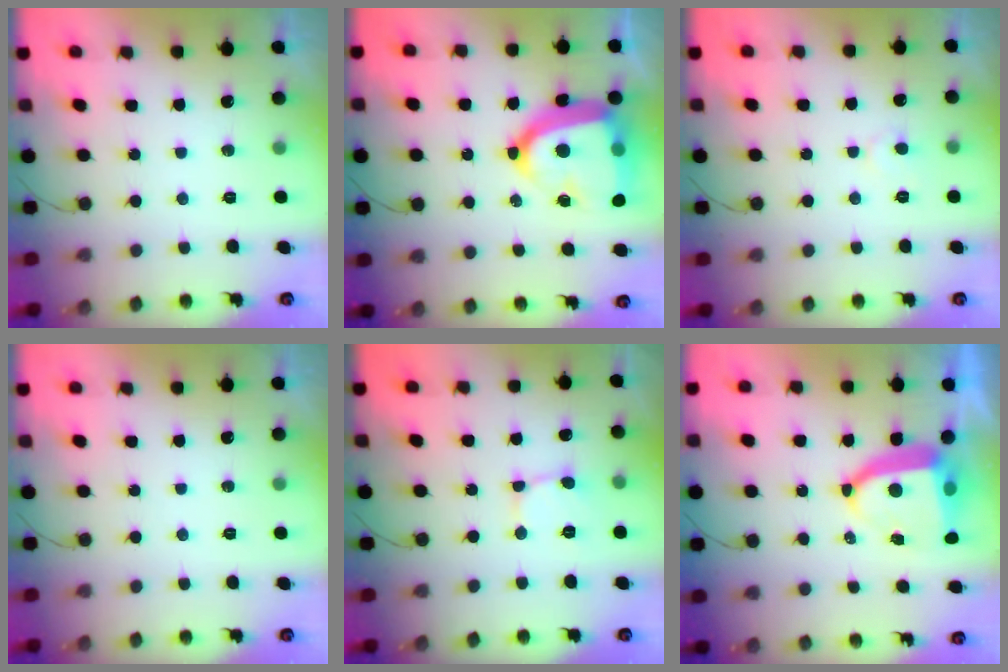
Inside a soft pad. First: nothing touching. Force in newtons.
{"total": 23.4, "press": 23.3, "slide": 1.9}
{"total": 4.2, "press": 4.2, "slide": 0.5}
{"total": 0.0}
{"total": 2.3, "press": 2.3, "slide": 0.1}
{"total": 9.0, "press": 8.9, "slide": 1.3}